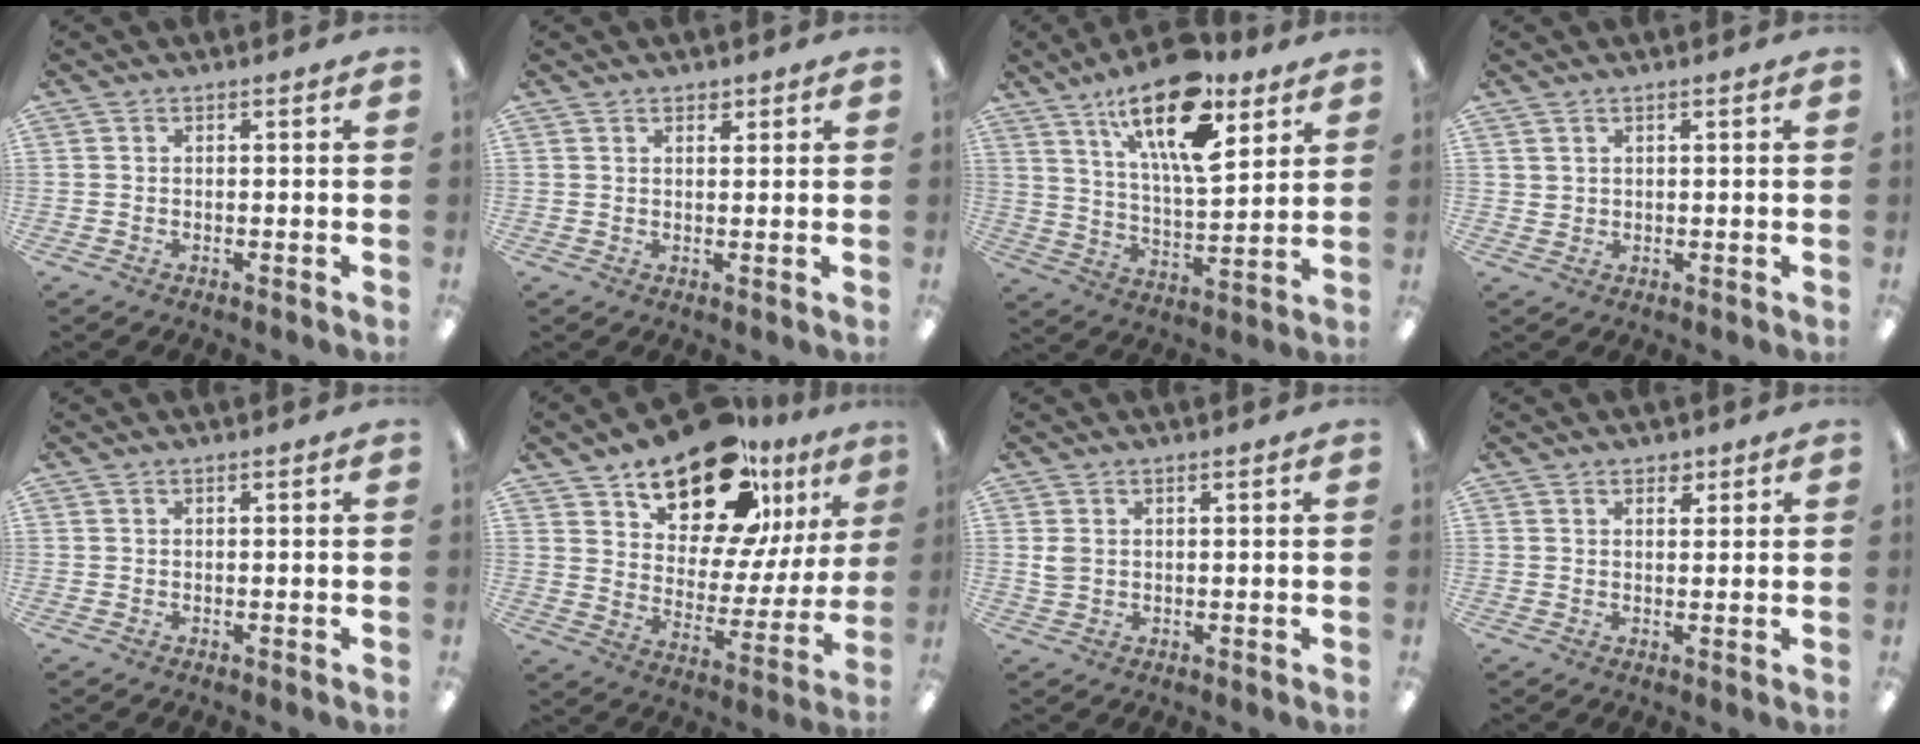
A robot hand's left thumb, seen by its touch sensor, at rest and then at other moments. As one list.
[{"total": 1.5, "force": [1.2, 0.8, 0.5], "torque": [-0.003, -0.004, 0.021]}, {"total": 19.9, "force": [12.1, 7.8, 13.8], "torque": [-0.230, -0.057, 0.199]}, {"total": 1.5, "force": [1.1, 0.9, 0.4], "torque": [-0.008, -0.001, 0.021]}, {"total": 0.0}, {"total": 21.0, "force": [15.4, 9.9, 10.3], "torque": [-0.158, -0.102, 0.267]}, {"total": 2.3, "force": [0.7, 1.6, 1.4], "torque": [-0.031, 0.005, 0.013]}, {"total": 2.3, "force": [1.8, 1.2, 0.9], "torque": [-0.004, -0.006, 0.029]}]